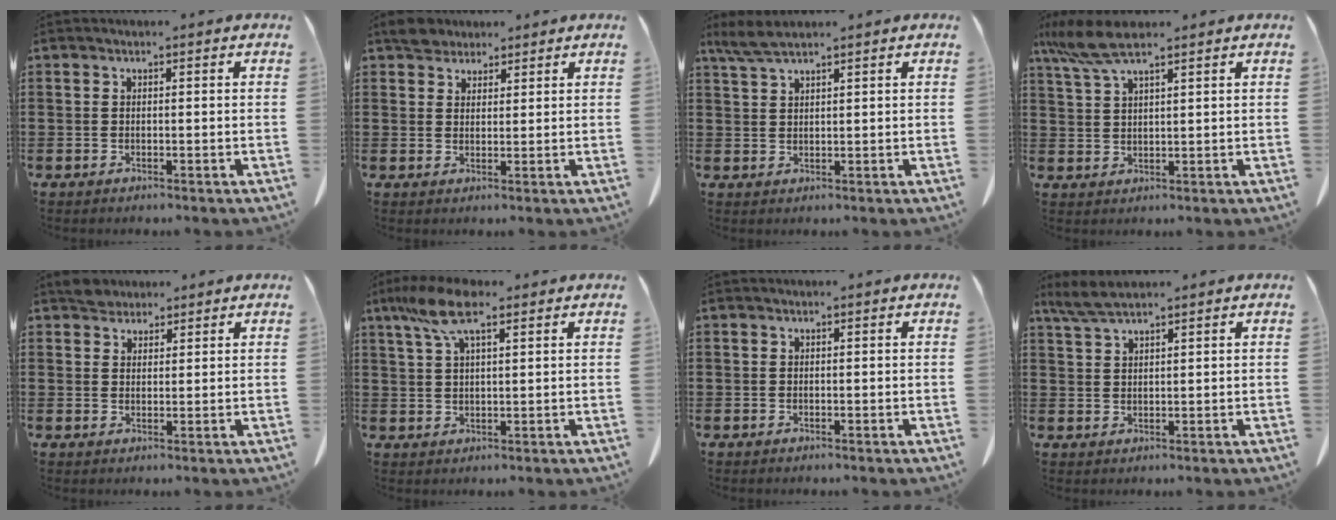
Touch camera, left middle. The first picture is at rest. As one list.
[{"total": 3.7, "force": [3.2, 1.6, 0.8], "torque": [-0.019, 0.000, 0.062]}, {"total": 3.4, "force": [2.5, 0.5, 2.2], "torque": [-0.049, 0.000, 0.048]}, {"total": 6.9, "force": [4.9, 1.2, 4.7], "torque": [-0.117, -0.011, 0.086]}, {"total": 2.9, "force": [2.7, 1.2, 0.4], "torque": [-0.008, 0.002, 0.051]}, {"total": 8.1, "force": [4.6, 2.2, 6.2], "torque": [-0.138, -0.001, 0.080]}, {"total": 0.0}, {"total": 3.6, "force": [2.8, 0.5, 2.1], "torque": [-0.049, 0.000, 0.054]}]